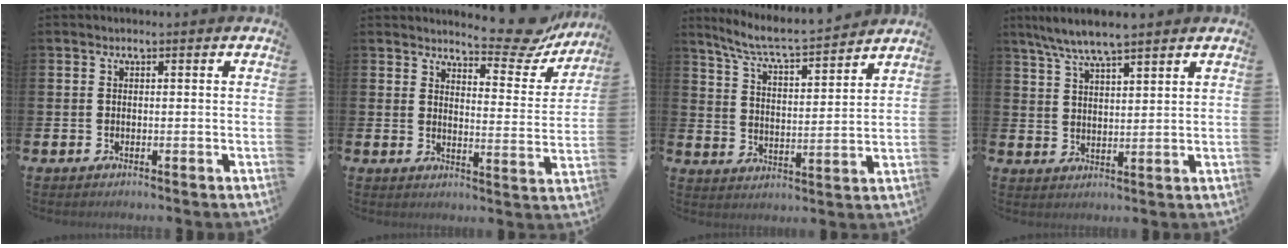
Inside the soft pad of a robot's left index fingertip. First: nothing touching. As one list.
[{"total": 7.4, "force": [6.9, 1.5, 2.2], "torque": [-0.038, -0.048, 0.117]}, {"total": 6.6, "force": [6.2, -0.1, 2.2], "torque": [-0.071, -0.046, 0.105]}, {"total": 6.4, "force": [5.8, 0.5, 2.6], "torque": [-0.069, -0.015, 0.106]}]